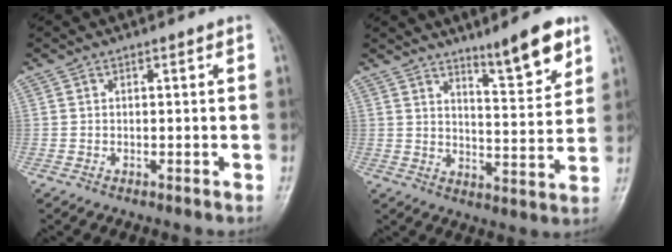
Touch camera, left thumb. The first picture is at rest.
{"total": 9.8, "force": [6.7, 1.8, 6.9], "torque": [-0.089, -0.054, 0.107]}